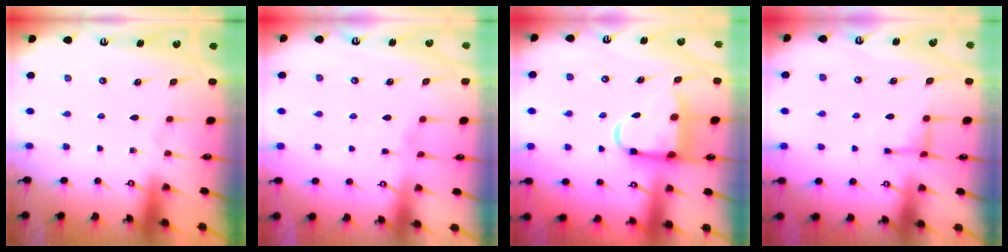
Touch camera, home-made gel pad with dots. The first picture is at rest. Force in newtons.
{"total": 1.5, "press": 1.5, "slide": 0.4}
{"total": 10.3, "press": 10.2, "slide": 1.5}
{"total": 5.1, "press": 5.0, "slide": 0.7}